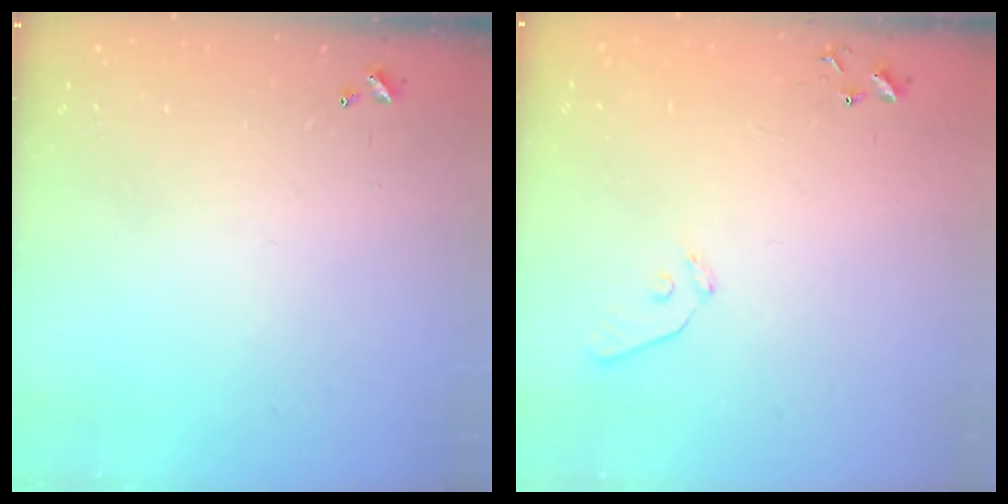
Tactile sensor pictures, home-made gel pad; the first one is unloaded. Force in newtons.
{"total": 7.4, "press": 7.4, "slide": 0.6}